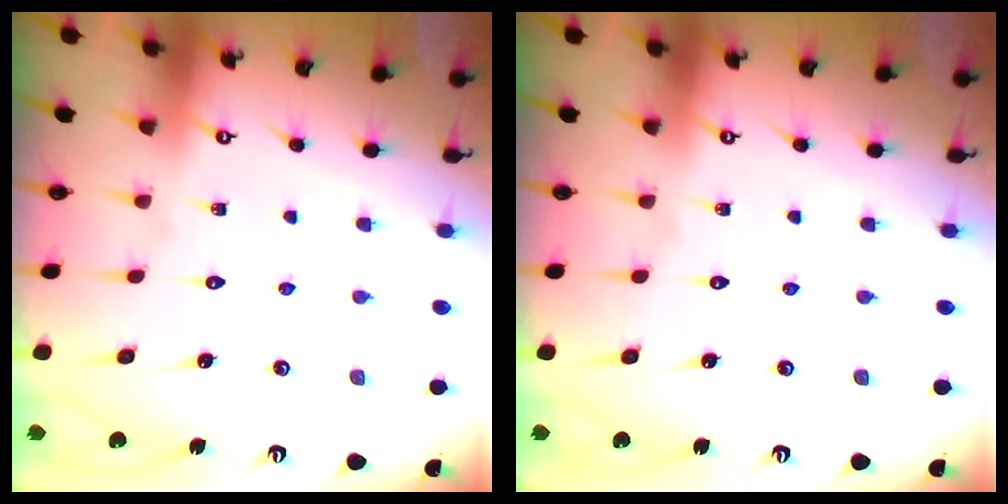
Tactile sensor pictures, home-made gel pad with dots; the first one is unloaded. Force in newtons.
{"total": 0.0}